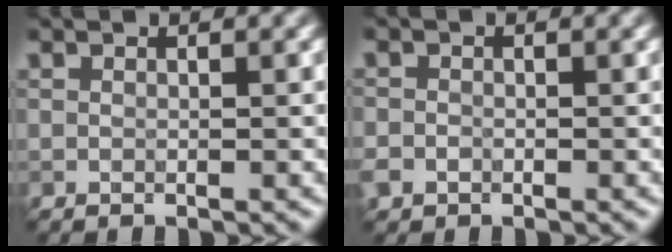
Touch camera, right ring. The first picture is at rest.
{"total": 2.1, "force": [-1.8, -0.5, -0.9], "torque": [-0.015, -0.009, 0.005]}